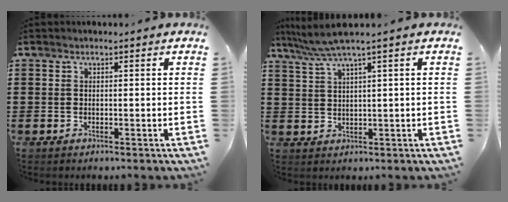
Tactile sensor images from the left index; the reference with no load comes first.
{"total": 4.1, "force": [2.5, -0.5, 3.2], "torque": [-0.078, -0.008, 0.039]}